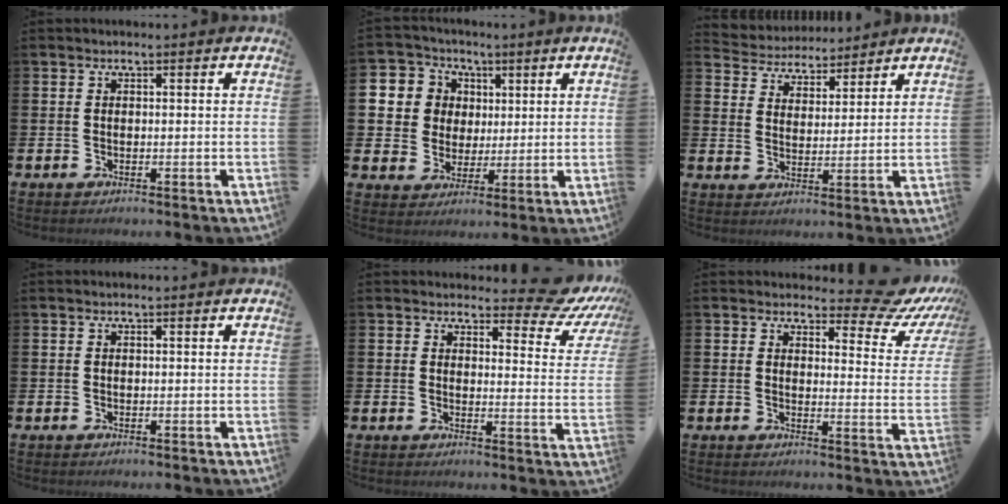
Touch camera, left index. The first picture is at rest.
{"total": 6.9, "force": [2.4, 6.5, 0.7], "torque": [-0.043, 0.007, 0.045]}
{"total": 4.5, "force": [4.2, 1.3, -0.7], "torque": [-0.015, -0.028, 0.075]}
{"total": 0.0}
{"total": 5.6, "force": [4.7, 2.2, 2.0], "torque": [-0.026, -0.035, 0.075]}
{"total": 6.4, "force": [5.6, 2.3, 2.1], "torque": [-0.026, -0.046, 0.092]}